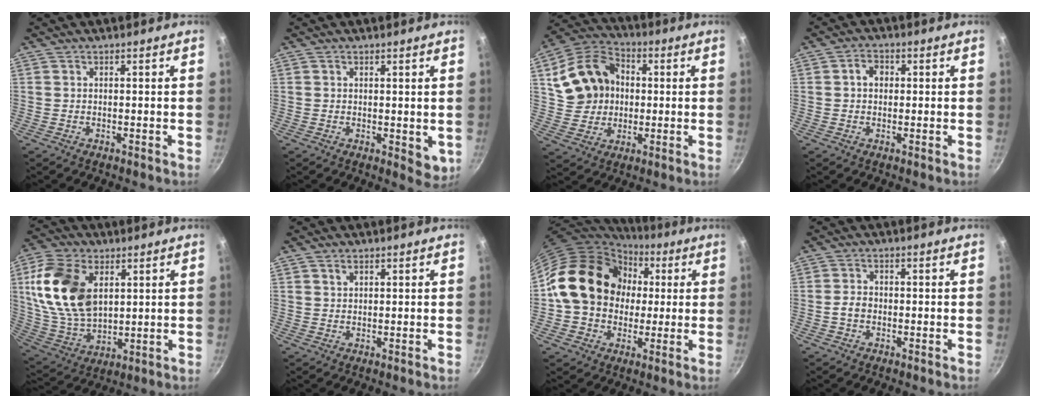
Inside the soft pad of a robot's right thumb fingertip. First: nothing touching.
{"total": 3.9, "force": [0.7, 2.4, 3.0], "torque": [-0.038, -0.006, 0.013]}
{"total": 15.0, "force": [2.4, 12.3, 8.3], "torque": [-0.129, 0.023, 0.040]}
{"total": 3.2, "force": [0.4, 2.6, 1.9], "torque": [-0.015, 0.007, 0.003]}
{"total": 18.8, "force": [5.0, 11.9, 13.6], "torque": [-0.246, -0.013, 0.107]}
{"total": 1.7, "force": [1.0, 1.1, 0.9], "torque": [-0.011, 0.000, 0.018]}
{"total": 19.8, "force": [2.4, 16.4, 10.8], "torque": [-0.158, 0.036, 0.036]}
{"total": 2.5, "force": [-0.7, 1.9, 1.4], "torque": [-0.021, 0.014, -0.014]}